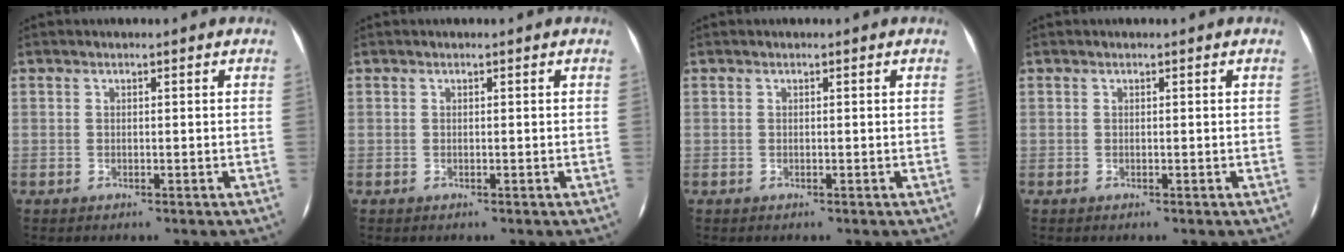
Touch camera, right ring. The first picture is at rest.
{"total": 0.0}
{"total": 0.0}
{"total": 0.0}